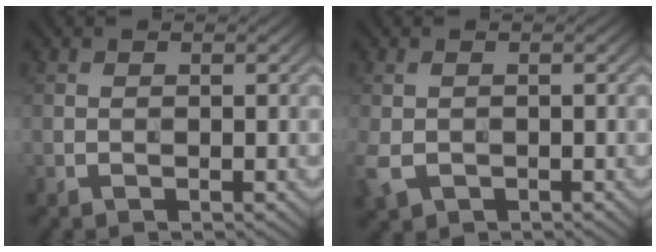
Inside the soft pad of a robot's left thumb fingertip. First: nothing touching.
{"total": 3.7, "force": [-1.3, 2.5, 2.3], "torque": [-0.068, -0.010, -0.028]}